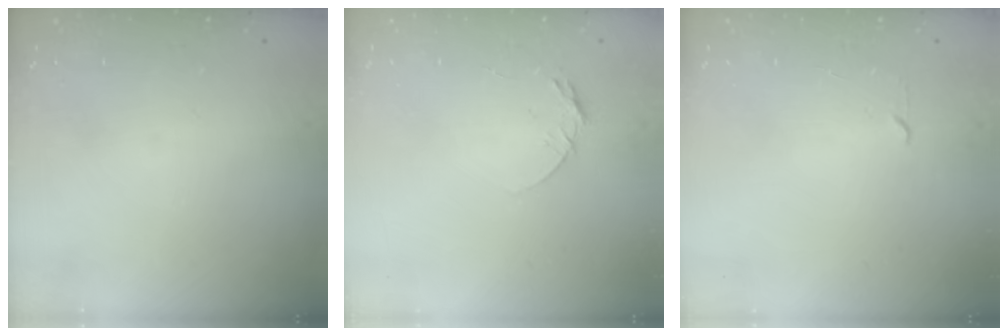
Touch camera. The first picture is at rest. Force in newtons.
{"total": 5.7, "press": 5.7, "slide": 0.5}
{"total": 2.3, "press": 2.2, "slide": 0.3}